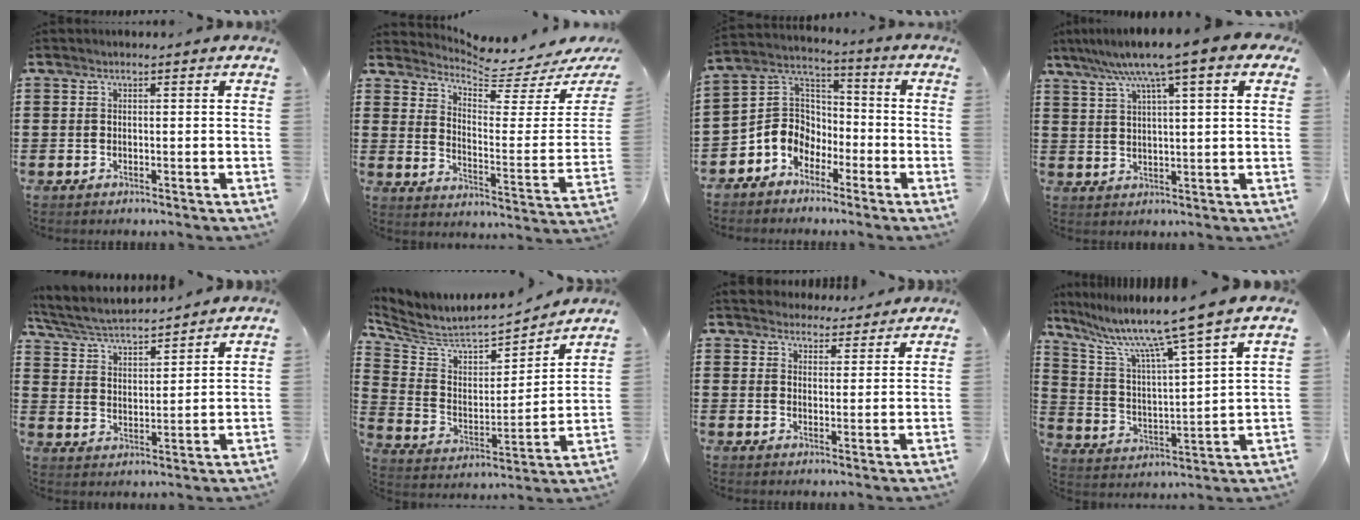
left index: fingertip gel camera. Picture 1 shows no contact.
{"total": 4.1, "force": [4.0, 0.0, 0.9], "torque": [-0.039, -0.048, 0.060]}
{"total": 6.6, "force": [-2.8, 5.7, 1.5], "torque": [-0.063, 0.004, -0.063]}
{"total": 8.6, "force": [5.7, 0.8, 6.4], "torque": [-0.139, -0.009, 0.097]}
{"total": 4.9, "force": [4.7, 0.3, 1.4], "torque": [-0.050, -0.028, 0.079]}
{"total": 5.2, "force": [4.6, 2.0, 1.3], "torque": [-0.058, -0.041, 0.073]}
{"total": 3.8, "force": [3.6, 1.2, -0.1], "torque": [-0.012, -0.006, 0.068]}
{"total": 9.8, "force": [7.9, -1.0, 5.6], "torque": [-0.141, -0.052, 0.124]}